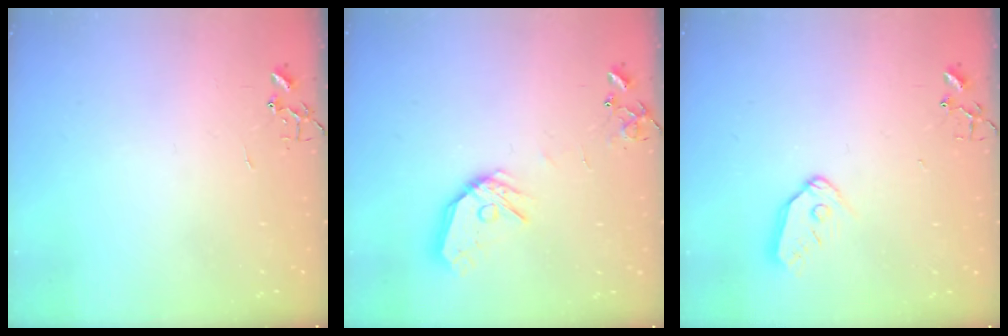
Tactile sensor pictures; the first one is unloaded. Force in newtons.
{"total": 12.5, "press": 12.4, "slide": 0.9}
{"total": 9.0, "press": 8.9, "slide": 0.9}